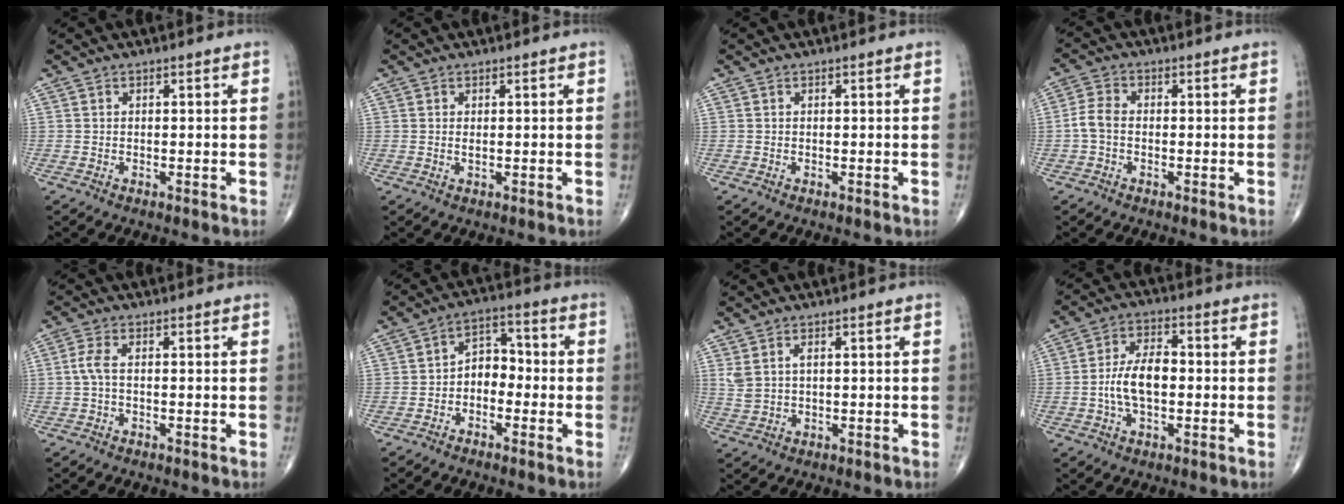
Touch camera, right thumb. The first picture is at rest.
{"total": 0.6, "force": [0.1, 0.2, 0.6], "torque": [-0.014, -0.003, 0.004]}
{"total": 0.0}
{"total": 3.8, "force": [-0.7, 2.5, 2.8], "torque": [-0.060, 0.010, -0.022]}
{"total": 2.8, "force": [-0.1, 1.1, 2.6], "torque": [-0.067, 0.002, -0.008]}
{"total": 5.9, "force": [-1.6, 4.2, 3.8], "torque": [-0.037, 0.035, -0.043]}
{"total": 3.2, "force": [1.2, 1.6, 2.5], "torque": [-0.058, 0.003, 0.033]}
{"total": 8.6, "force": [-0.9, 4.5, 7.2], "torque": [-0.139, 0.018, -0.022]}